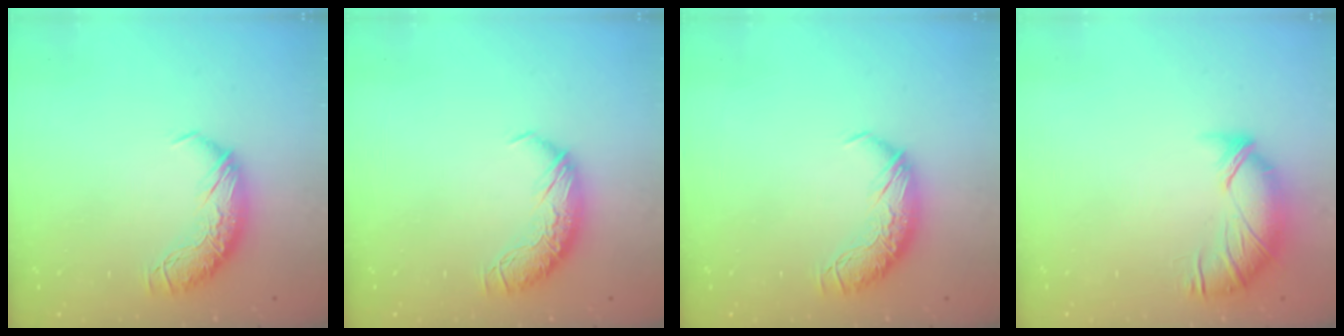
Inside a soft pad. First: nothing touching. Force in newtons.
{"total": 0.0}
{"total": 0.0}
{"total": 2.5, "press": 1.9, "slide": 1.7}